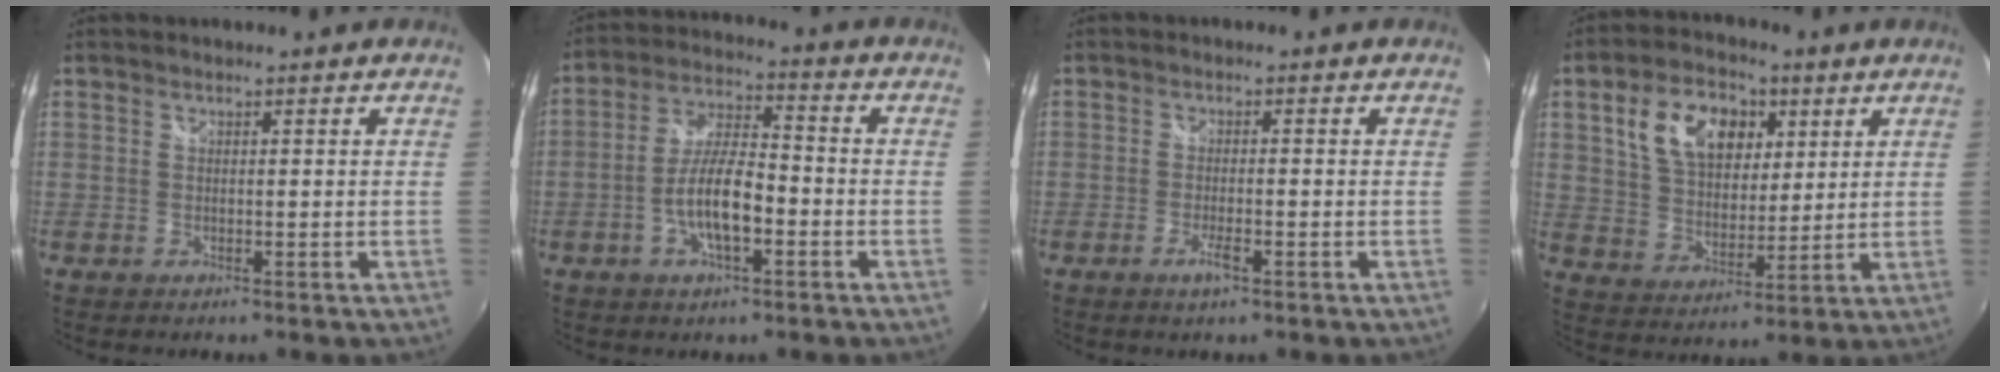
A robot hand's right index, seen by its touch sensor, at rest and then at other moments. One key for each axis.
{"total": 9.4, "fx": -3.3, "fy": 2.9, "fz": 8.4, "tx": -0.170, "ty": 0.004, "tz": -0.059}
{"total": 2.6, "fx": -1.5, "fy": 0.4, "fz": 2.1, "tx": -0.050, "ty": -0.003, "tz": -0.029}
{"total": 13.8, "fx": 5.2, "fy": 9.0, "fz": 9.1, "tx": -0.177, "ty": 0.024, "tz": 0.098}